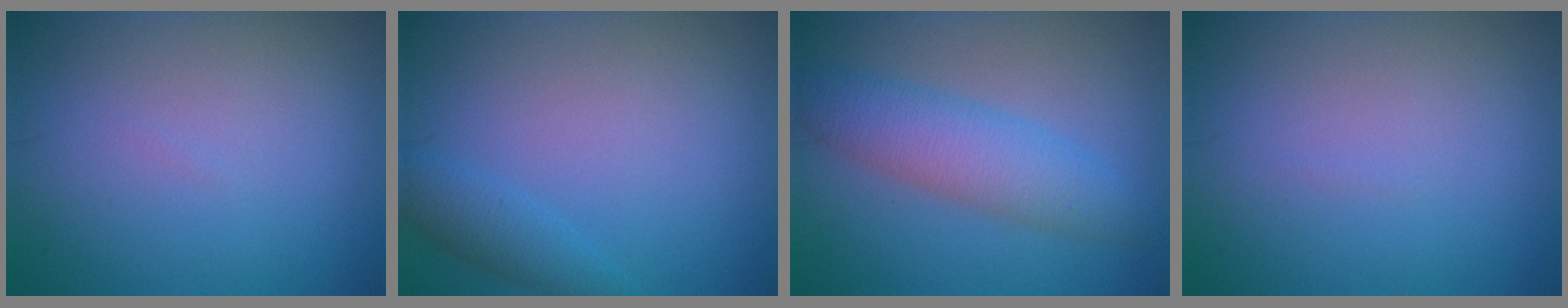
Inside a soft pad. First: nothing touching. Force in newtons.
{"total": 2.1, "press": 2.1, "slide": 0.2}
{"total": 4.9, "press": 4.9, "slide": 0.1}
{"total": 0.0}